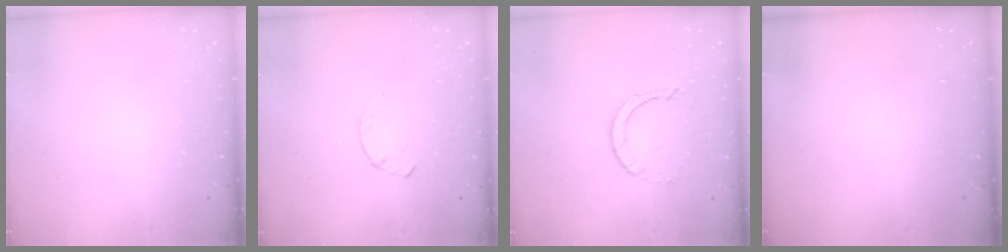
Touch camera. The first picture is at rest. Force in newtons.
{"total": 2.4, "press": 2.3, "slide": 0.4}
{"total": 2.9, "press": 2.9, "slide": 0.2}
{"total": 0.0}